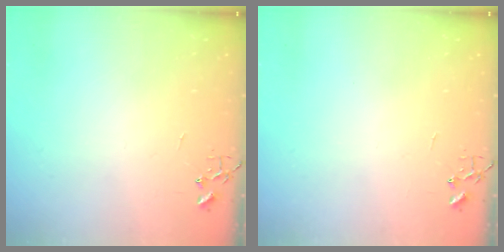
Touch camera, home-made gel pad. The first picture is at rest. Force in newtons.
{"total": 0.0}